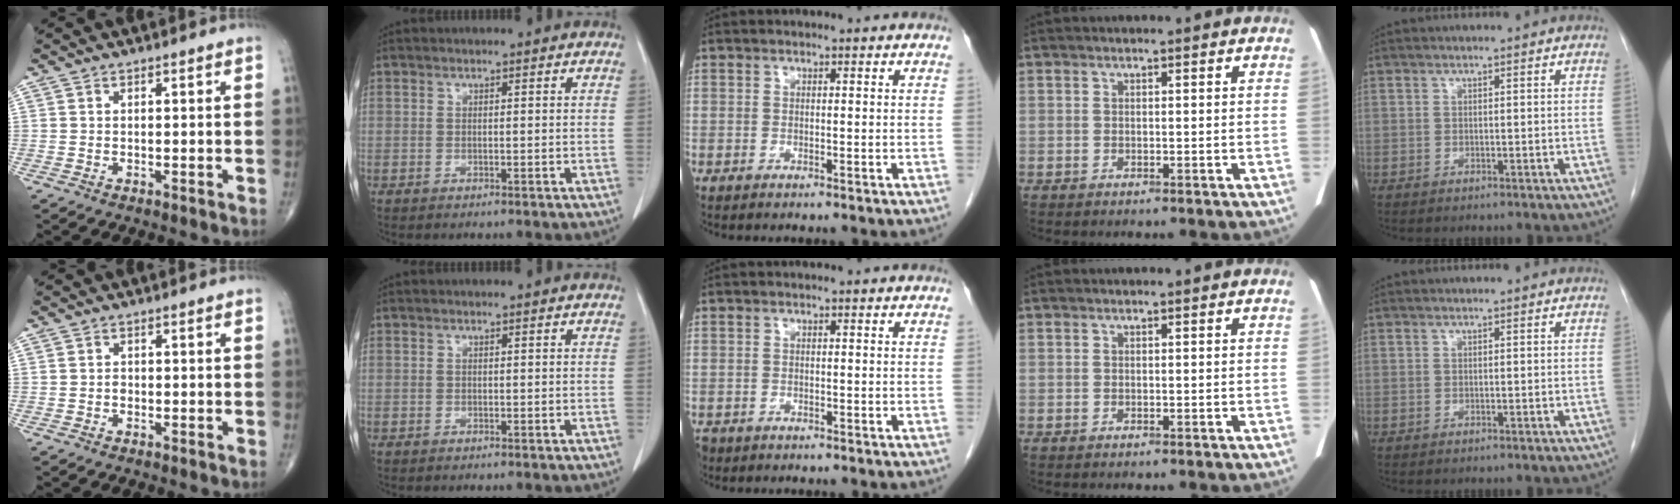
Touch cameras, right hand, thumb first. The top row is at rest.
{"thumb": {"total": 0.8, "force": [-0.2, 0.6, 0.4], "torque": [-0.007, 0.002, -0.005]}, "middle": {"total": 2.3, "force": [-1.6, 1.6, 0.6], "torque": [-0.017, -0.001, -0.028]}}